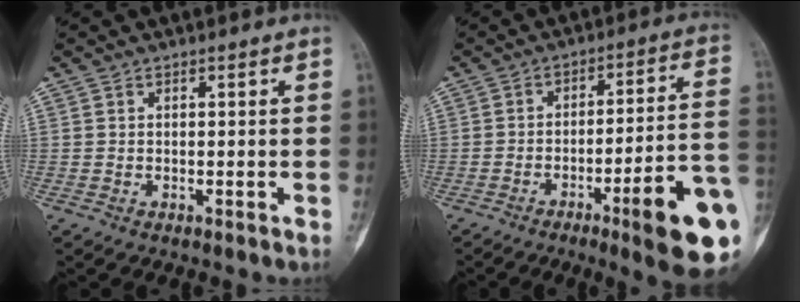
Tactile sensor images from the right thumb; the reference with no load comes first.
{"total": 18.3, "force": [-7.0, 2.7, 16.7], "torque": [-0.182, 0.031, -0.094]}